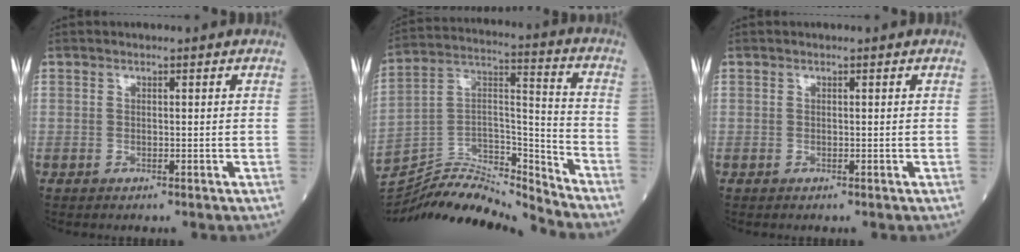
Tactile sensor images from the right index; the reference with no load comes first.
{"total": 17.2, "force": [-16.9, 0.9, 3.0], "torque": [-0.052, 0.052, -0.292]}
{"total": 0.0}